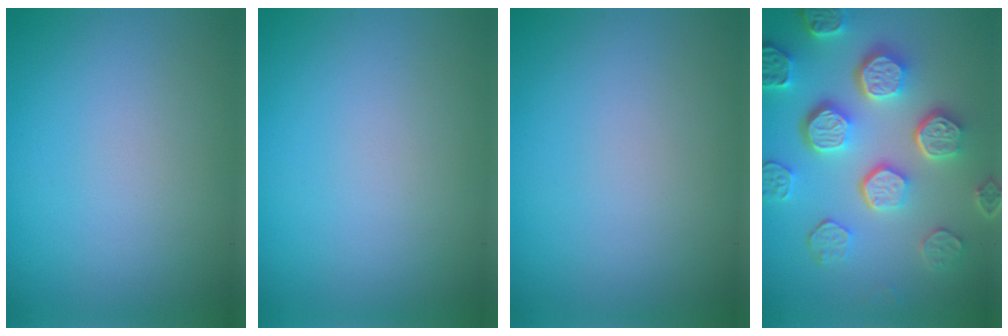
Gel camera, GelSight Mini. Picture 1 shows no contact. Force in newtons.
{"total": 0.0}
{"total": 0.0}
{"total": 7.9, "press": 6.0, "slide": 5.0}